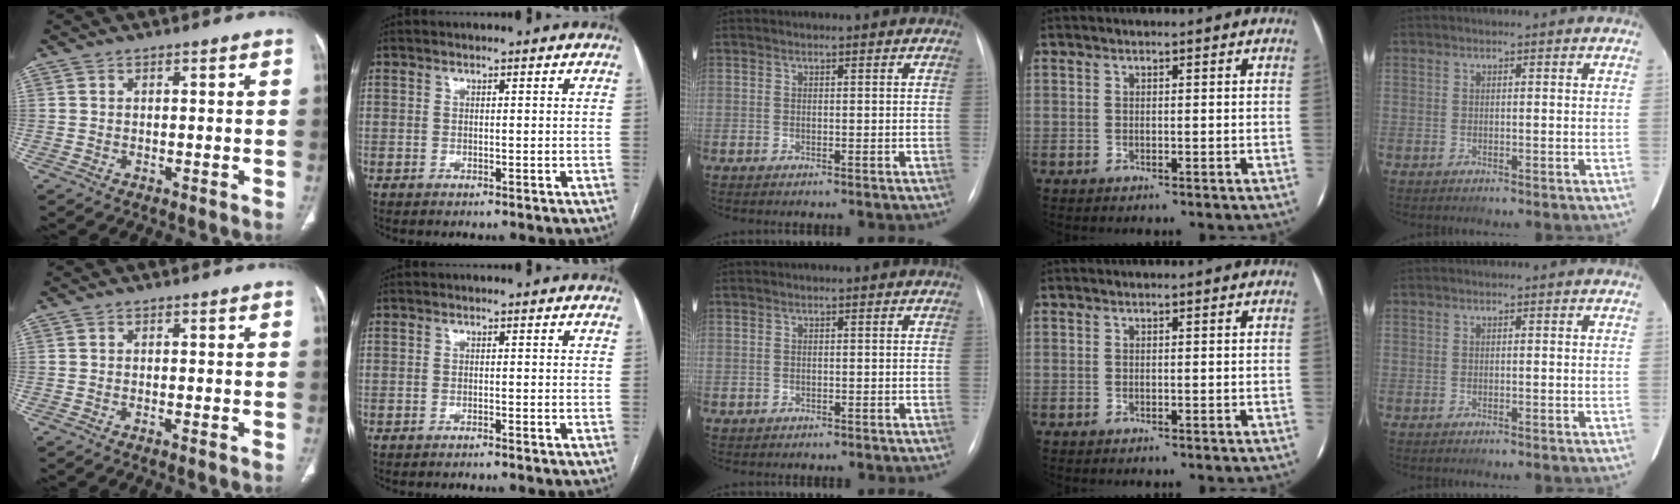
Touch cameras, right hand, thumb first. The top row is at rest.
{"thumb": {"total": 0.6, "force": [-0.4, 0.0, 0.5], "torque": [-0.014, -0.001, -0.006]}, "index": {"total": 0.9, "force": [-0.8, -0.2, 0.3], "torque": [-0.008, 0.001, -0.013]}, "middle": {"total": 0.5, "force": [-0.1, 0.5, 0.1], "torque": [0.001, 0.003, -0.001]}}